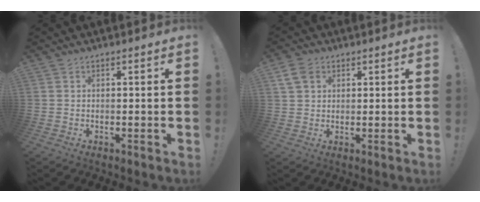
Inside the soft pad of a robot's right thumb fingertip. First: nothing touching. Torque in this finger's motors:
{"motor_torque": [-0.53, 0.39, 0.47, 0.13, 0.17]}